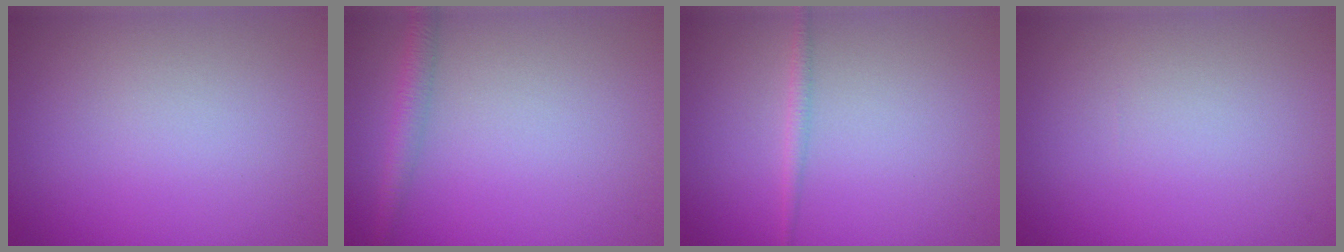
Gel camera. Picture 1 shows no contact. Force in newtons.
{"total": 2.0, "press": 2.0, "slide": 0.1}
{"total": 1.0, "press": 1.0, "slide": 0.1}
{"total": 0.0}